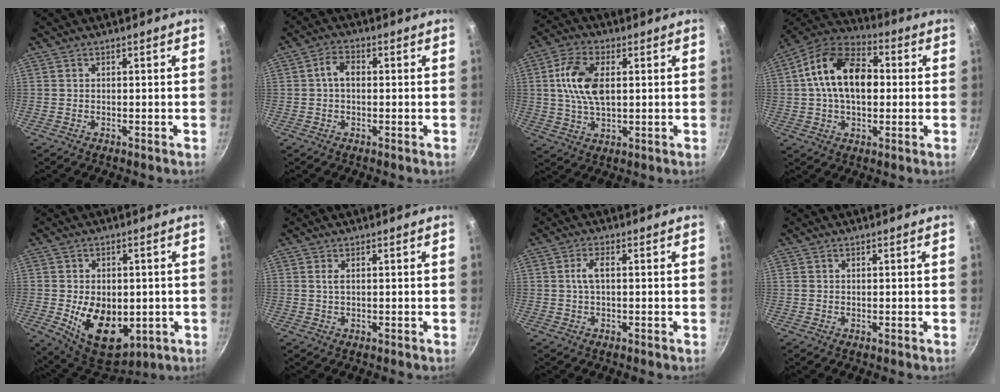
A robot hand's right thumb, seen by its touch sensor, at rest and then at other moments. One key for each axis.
{"total": 4.0, "fx": 0.2, "fy": 2.6, "fz": 3.0, "tx": -0.053, "ty": 0.016, "tz": -0.003}
{"total": 11.2, "fx": 1.9, "fy": 6.1, "fz": 9.2, "tx": -0.168, "ty": 0.010, "tz": 0.030}
{"total": 17.1, "fx": 1.7, "fy": 10.9, "fz": 13.1, "tx": -0.197, "ty": 0.027, "tz": 0.009}
{"total": 14.8, "fx": -2.4, "fy": 10.0, "fz": 10.8, "tx": -0.136, "ty": -0.014, "tz": -0.016}
{"total": 1.5, "fx": 0.4, "fy": 0.6, "fz": 1.3, "tx": -0.026, "ty": 0.001, "tz": 0.008}
{"total": 3.2, "fx": 0.3, "fy": 1.3, "fz": 2.9, "tx": -0.064, "ty": 0.009, "tz": 0.004}
{"total": 0.9, "fx": 0.2, "fy": 0.7, "fz": 0.4, "tx": -0.007, "ty": 0.003, "tz": 0.003}